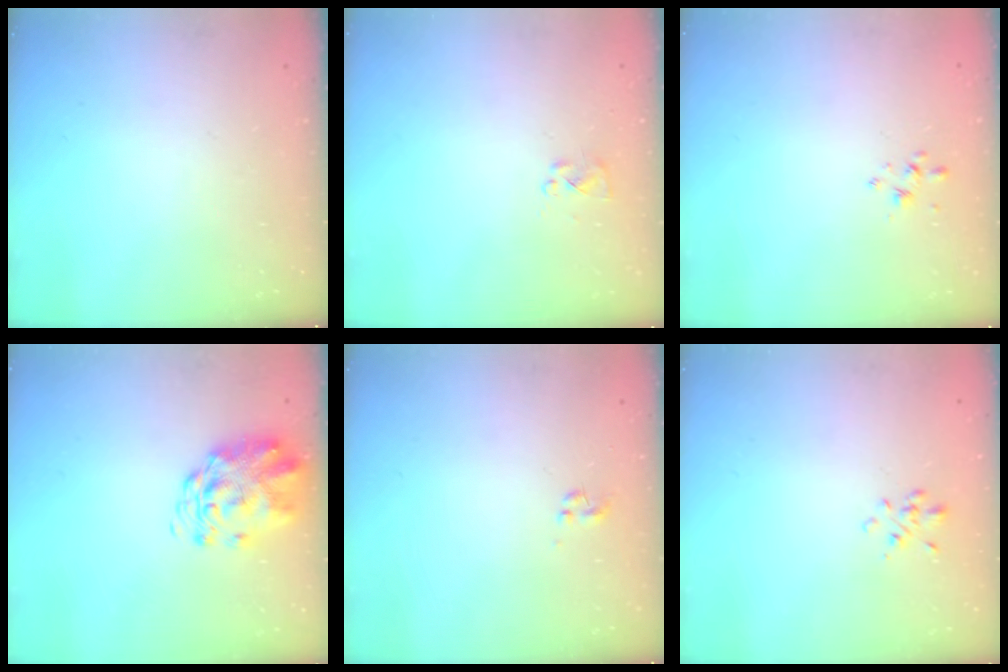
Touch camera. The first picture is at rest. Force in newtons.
{"total": 2.5, "press": 2.4, "slide": 0.8}
{"total": 2.7, "press": 2.5, "slide": 0.8}
{"total": 3.4, "press": 3.2, "slide": 0.9}
{"total": 0.0}
{"total": 1.6, "press": 1.5, "slide": 0.6}